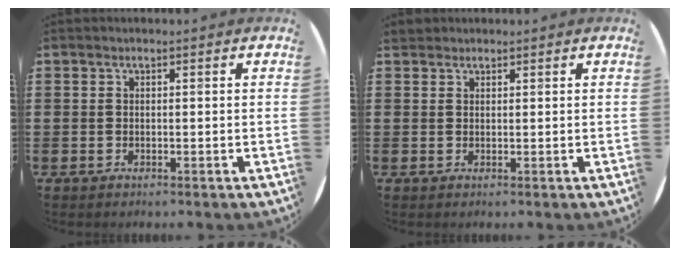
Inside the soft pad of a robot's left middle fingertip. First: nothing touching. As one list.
[{"total": 1.0, "force": [0.9, 0.3, 0.0], "torque": [-0.002, 0.003, 0.019]}]